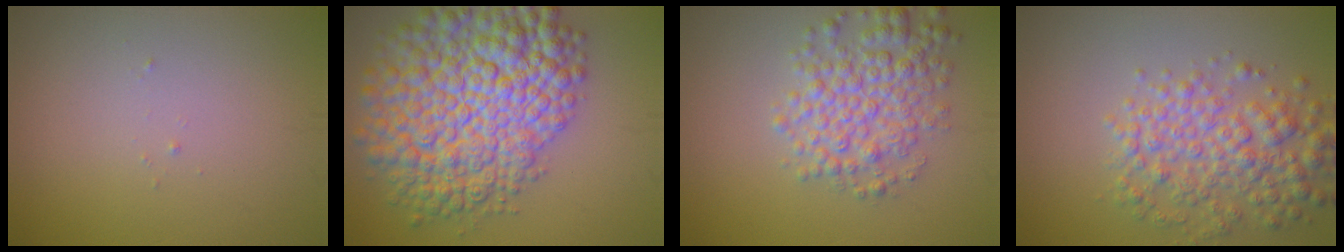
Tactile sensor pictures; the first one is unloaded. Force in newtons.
{"total": 12.9, "press": 12.9, "slide": 0.4}
{"total": 4.8, "press": 4.8, "slide": 0.0}
{"total": 5.0, "press": 5.0, "slide": 0.0}